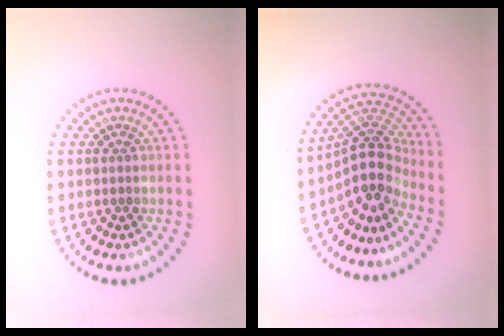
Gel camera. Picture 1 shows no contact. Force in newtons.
{"total": 4.7, "press": 3.4, "slide": 3.1}